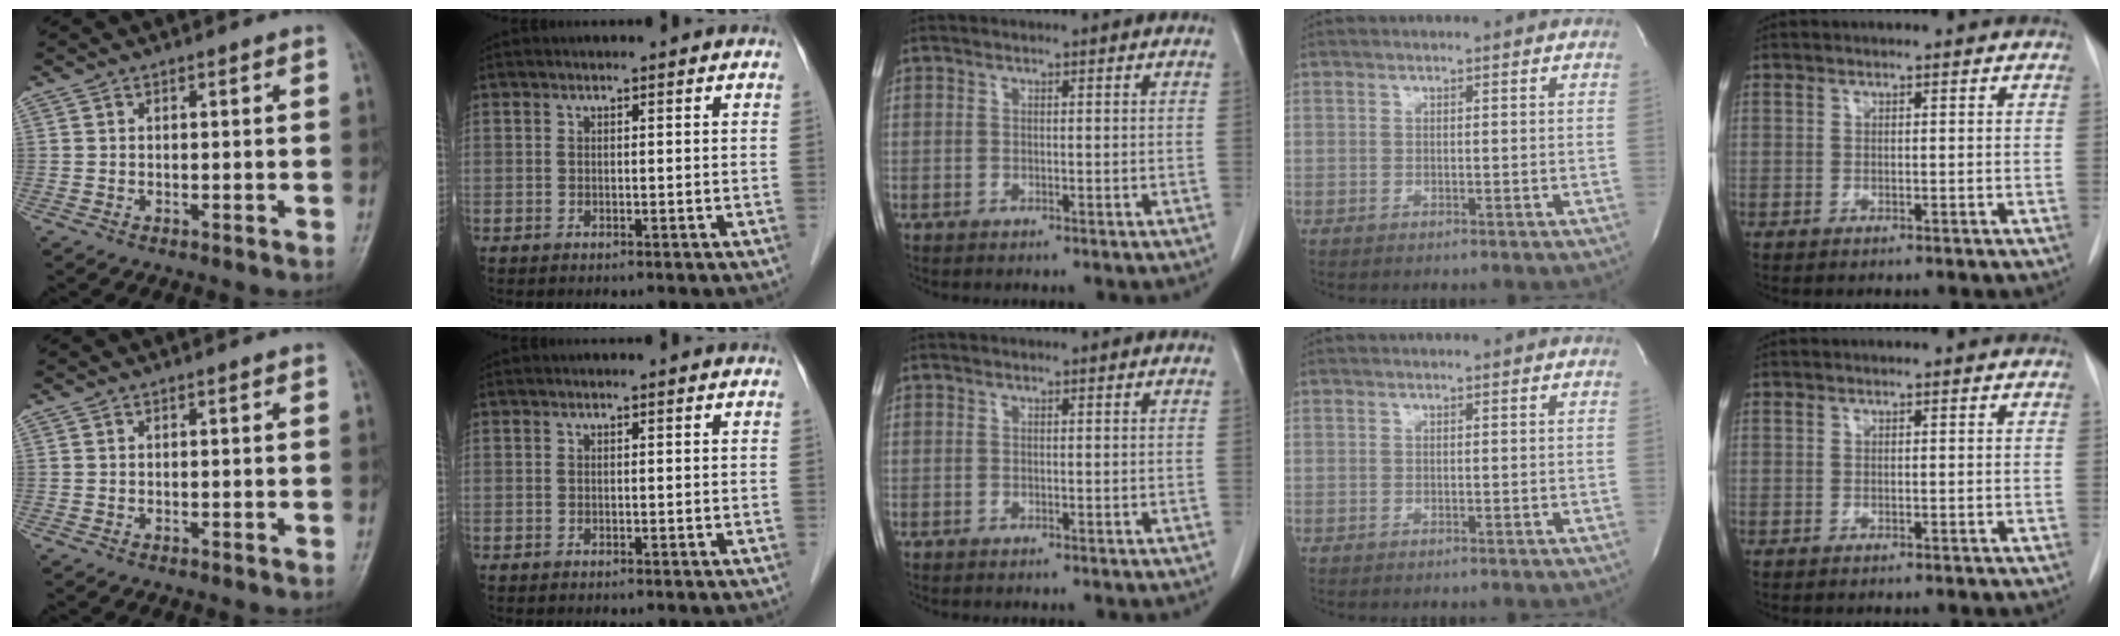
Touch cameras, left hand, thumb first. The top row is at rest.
{}